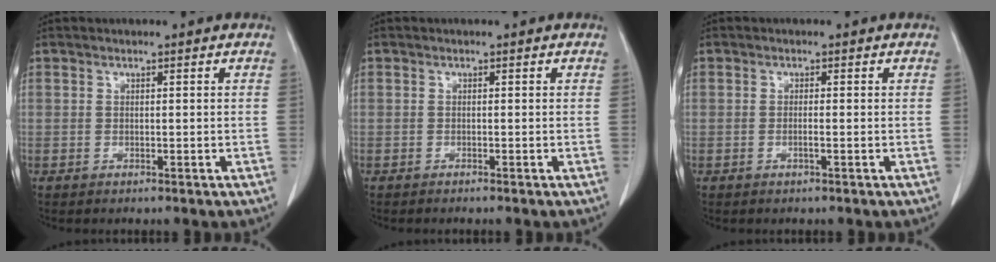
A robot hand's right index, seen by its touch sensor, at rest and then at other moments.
{"total": 1.0, "force": [-0.8, -0.1, 0.4], "torque": [-0.004, 0.000, -0.012]}
{"total": 0.8, "force": [-0.2, -0.1, 0.7], "torque": [-0.012, 0.001, -0.002]}